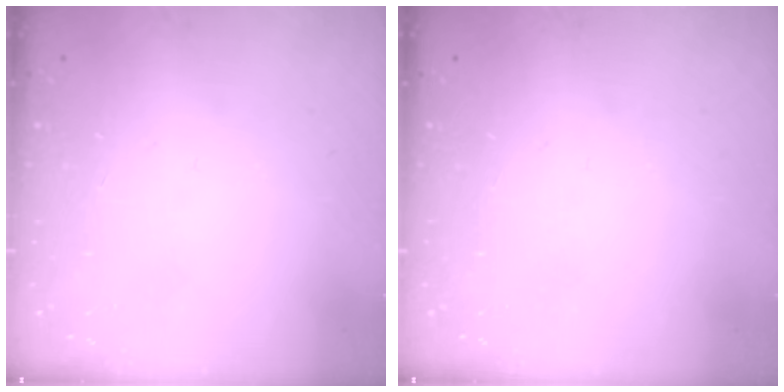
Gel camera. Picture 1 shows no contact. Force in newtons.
{"total": 0.0}